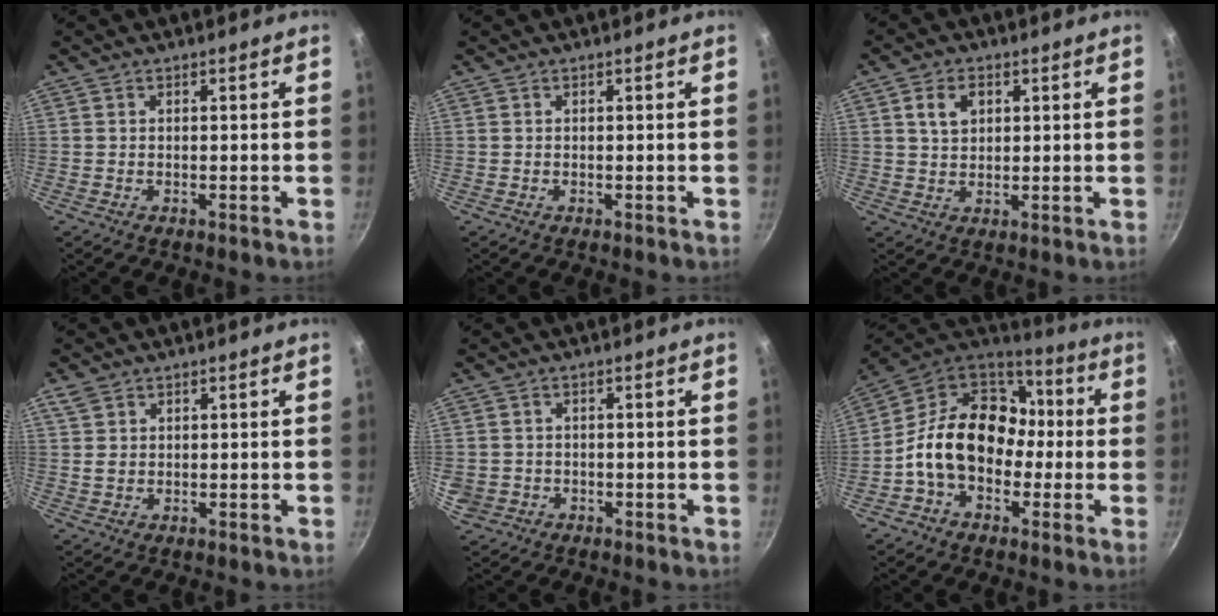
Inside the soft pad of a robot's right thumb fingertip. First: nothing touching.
{"total": 0.0}
{"total": 5.2, "force": [1.8, 3.6, 3.2], "torque": [-0.044, -0.003, 0.033]}
{"total": 3.2, "force": [1.6, 2.4, 1.4], "torque": [-0.020, -0.002, 0.033]}
{"total": 4.2, "force": [-0.8, 3.8, 1.6], "torque": [-0.038, 0.006, -0.006]}
{"total": 20.0, "force": [-1.4, 15.0, 13.2], "torque": [-0.186, 0.057, -0.034]}